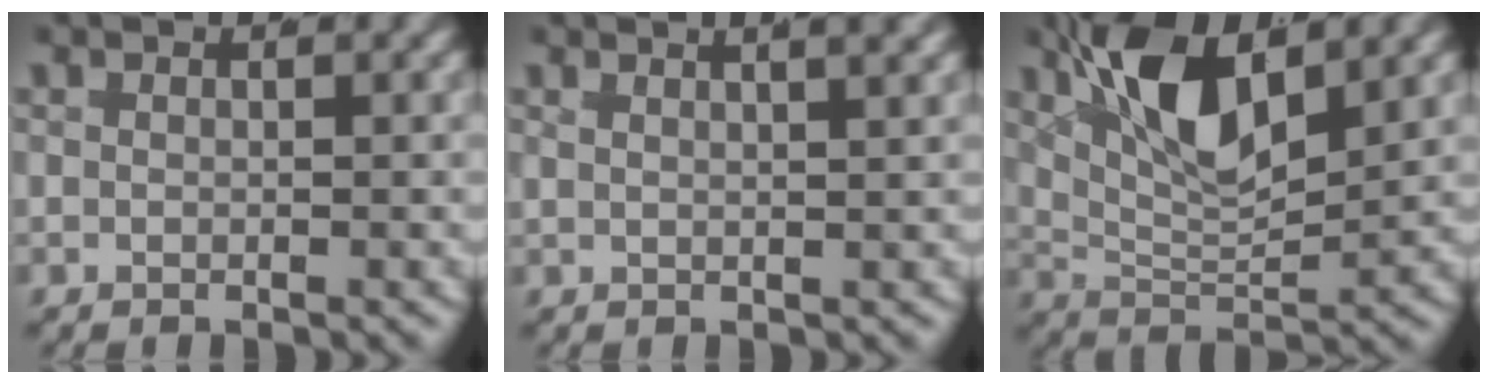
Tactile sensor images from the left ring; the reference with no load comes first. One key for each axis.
{"total": 3.9, "fx": 2.7, "fy": 1.2, "fz": 2.5, "tx": -0.023, "ty": 0.019, "tz": 0.032}
{"total": 7.8, "fx": 3.1, "fy": 3.5, "fz": 6.3, "tx": -0.118, "ty": -0.007, "tz": 0.055}